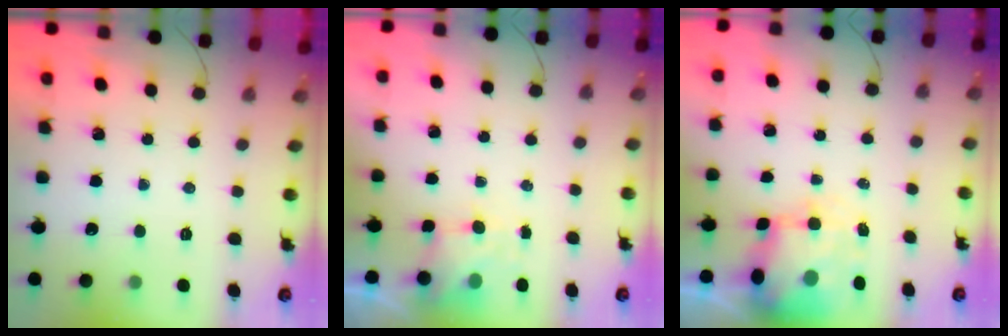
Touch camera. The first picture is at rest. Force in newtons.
{"total": 4.1, "press": 3.9, "slide": 1.1}
{"total": 7.8, "press": 7.6, "slide": 1.7}